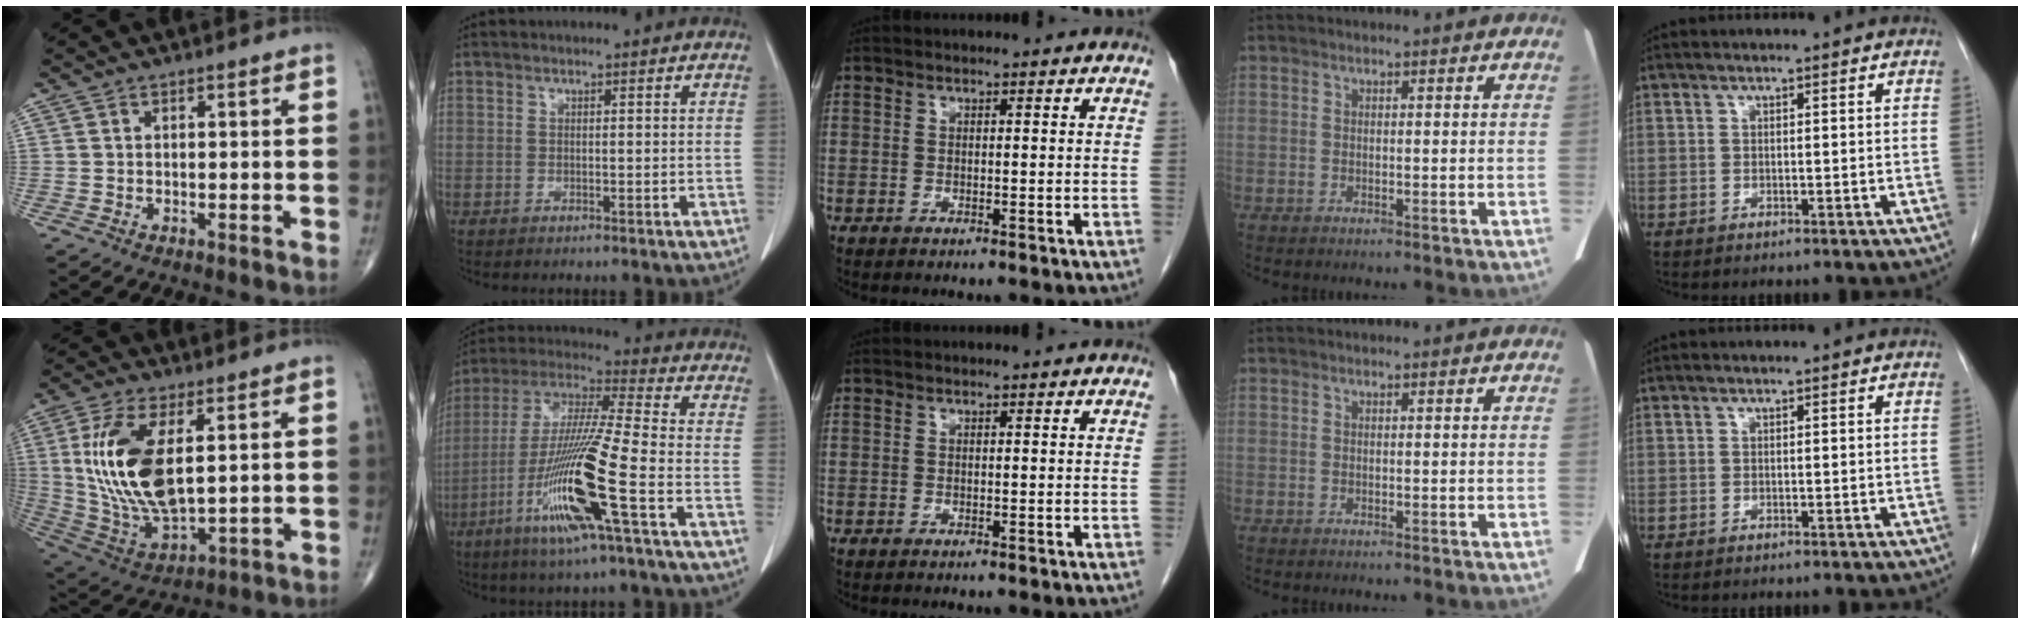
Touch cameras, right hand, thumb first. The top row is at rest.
{"thumb": {"total": 17.7, "force": [3.4, 8.0, 15.4], "torque": [-0.314, -0.021, 0.079]}, "index": {"total": 16.9, "force": [-6.6, -0.7, 15.6], "torque": [-0.322, -0.023, -0.130]}}